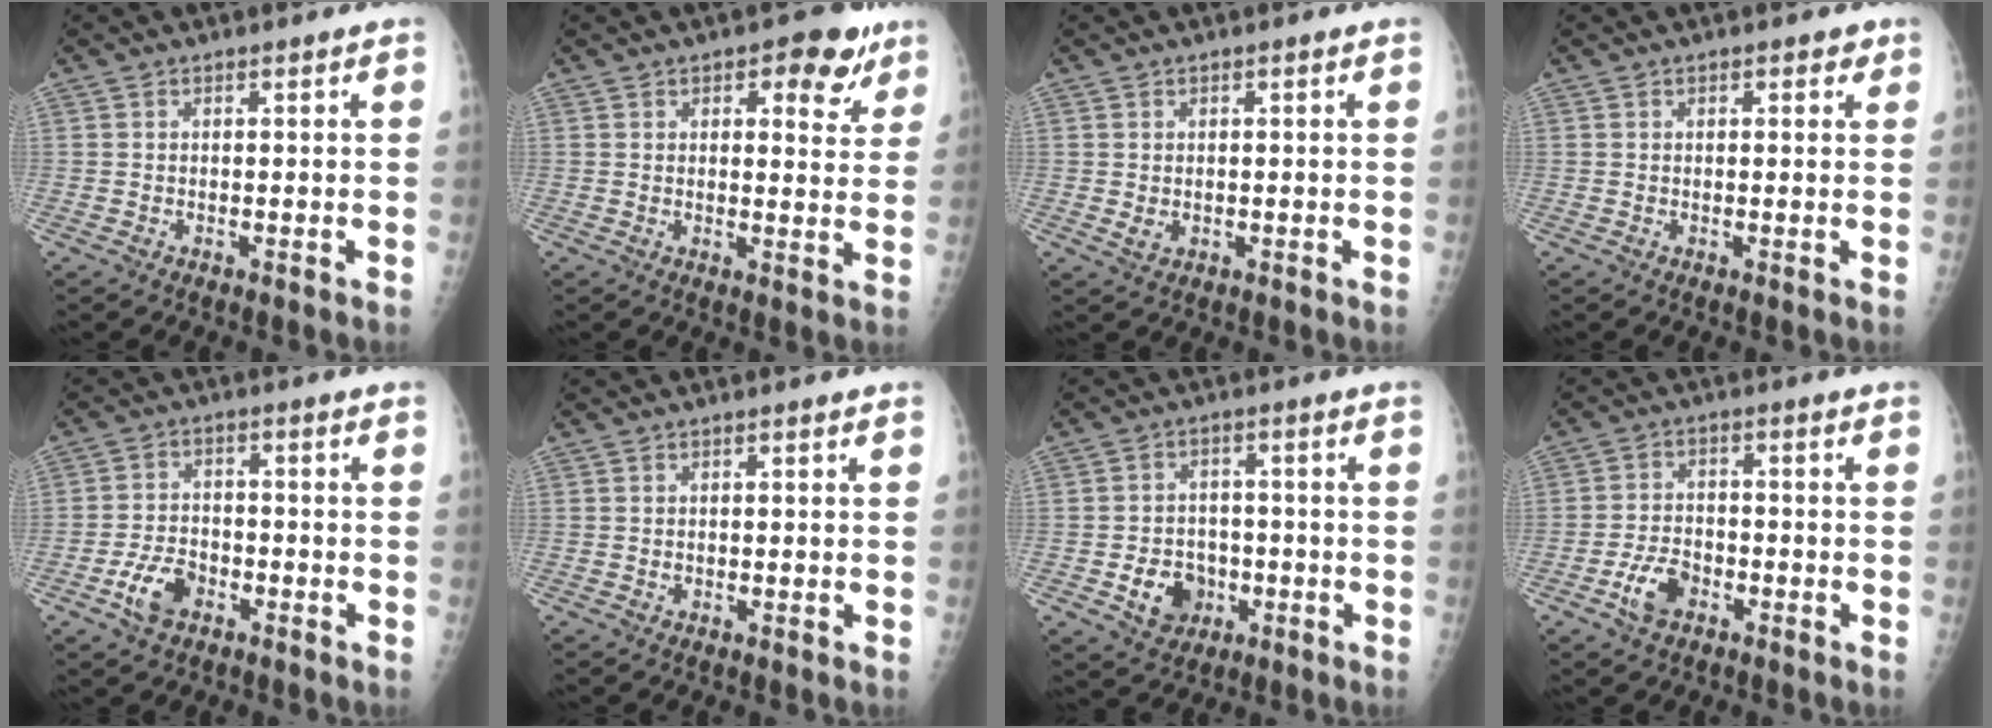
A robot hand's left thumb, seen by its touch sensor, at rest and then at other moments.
{"total": 8.1, "force": [4.4, 3.9, 5.6], "torque": [-0.034, -0.015, 0.051]}
{"total": 1.9, "force": [-0.1, 1.4, 1.3], "torque": [-0.019, -0.003, 0.005]}
{"total": 1.9, "force": [1.0, 1.1, 1.2], "torque": [-0.002, -0.001, 0.010]}
{"total": 6.5, "force": [-3.3, 4.0, 3.8], "torque": [-0.067, 0.020, -0.059]}
{"total": 0.6, "force": [0.1, 0.4, 0.4], "torque": [-0.001, 0.001, 0.003]}
{"total": 7.6, "force": [-2.5, 6.3, 3.6], "torque": [-0.029, 0.016, -0.036]}
{"total": 5.9, "force": [-3.0, 3.6, 3.5], "torque": [-0.060, 0.020, -0.055]}